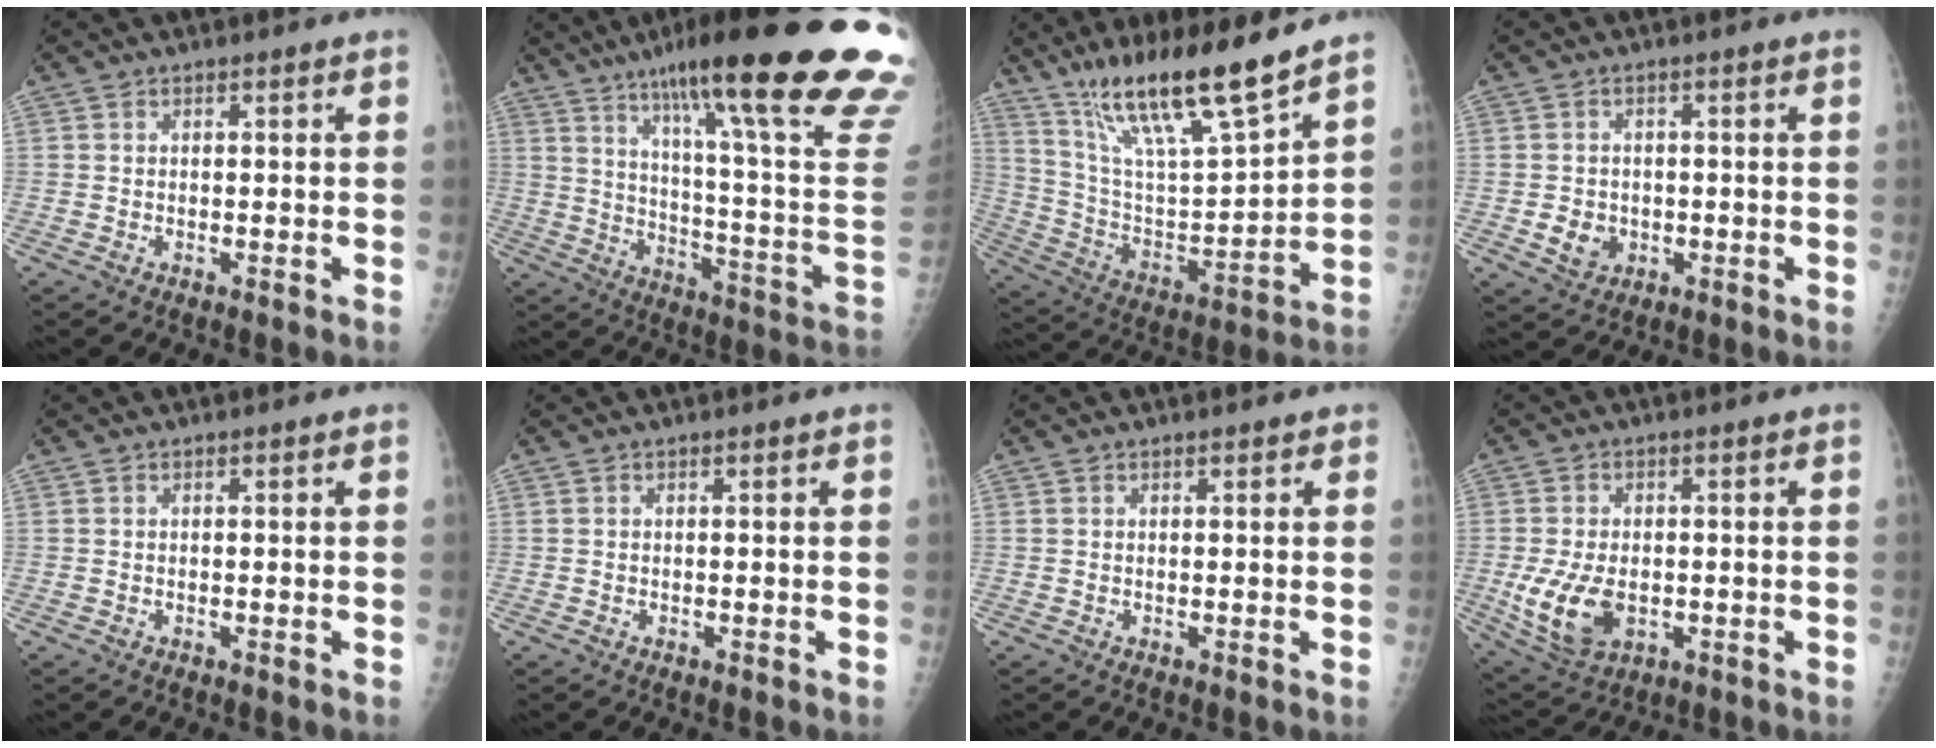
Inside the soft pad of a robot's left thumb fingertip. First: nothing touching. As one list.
[{"total": 34.1, "force": [22.0, 3.8, 25.8], "torque": [-0.284, -0.079, 0.314]}, {"total": 20.2, "force": [14.9, 2.2, 13.3], "torque": [-0.214, -0.068, 0.275]}, {"total": 4.2, "force": [-0.8, 3.6, 2.0], "torque": [-0.021, 0.003, -0.003]}, {"total": 0.0}, {"total": 0.0}, {"total": 0.8, "force": [0.7, 0.3, 0.4], "torque": [-0.006, -0.002, 0.007]}, {"total": 10.1, "force": [-1.6, 6.4, 7.7], "torque": [-0.146, -0.008, -0.014]}]